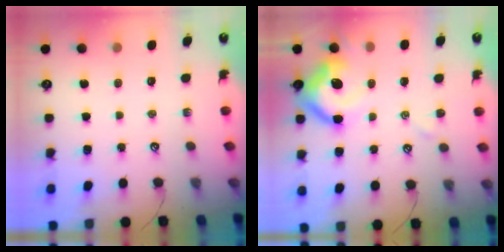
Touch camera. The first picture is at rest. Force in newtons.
{"total": 10.9, "press": 10.8, "slide": 1.2}